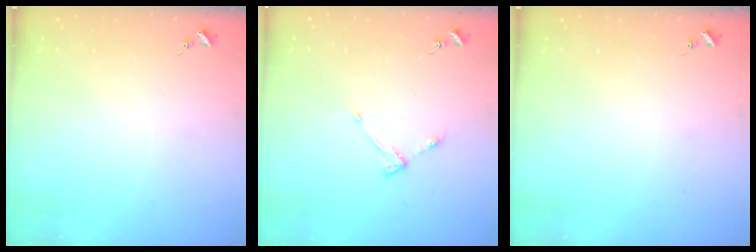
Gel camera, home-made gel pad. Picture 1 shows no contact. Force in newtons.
{"total": 3.9, "press": 3.9, "slide": 0.6}
{"total": 0.0}